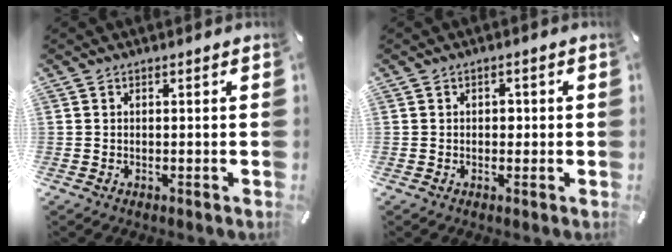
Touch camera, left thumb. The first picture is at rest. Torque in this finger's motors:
{"motor_torque": [-0.12, -0.38, 0.07, 0.01, 0.00]}